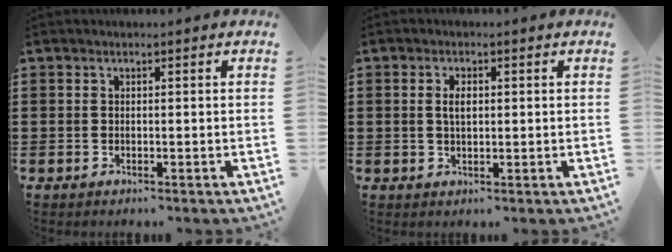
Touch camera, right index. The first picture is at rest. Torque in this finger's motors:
{"motor_torque": [1.03, 1.10, 0.37, 0.11]}